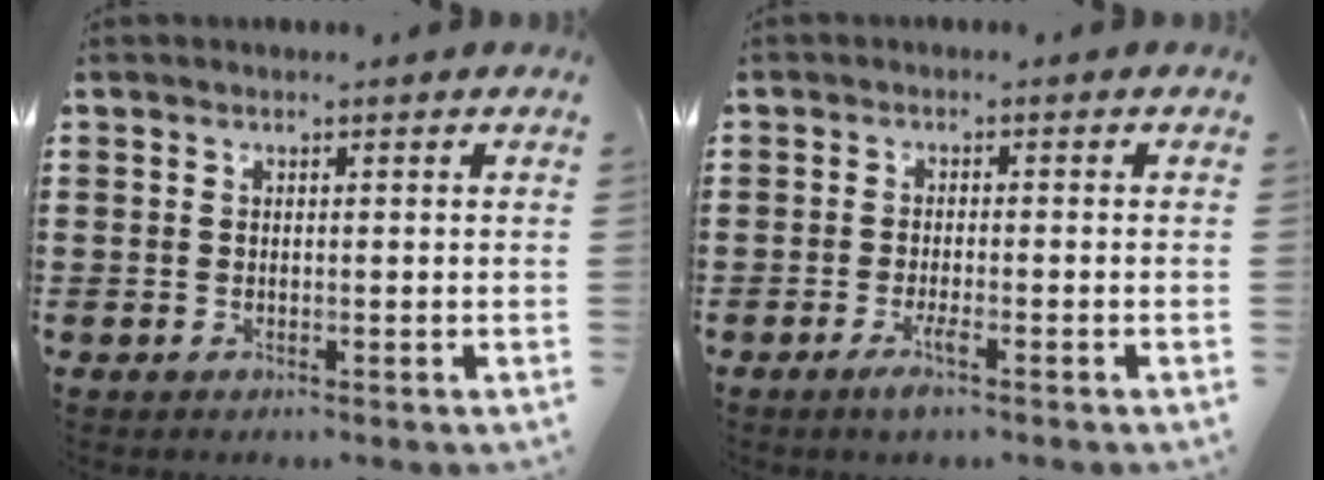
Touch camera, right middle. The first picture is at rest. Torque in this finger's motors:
{"motor_torque": [2.14, 0.00, 0.27, 0.07]}